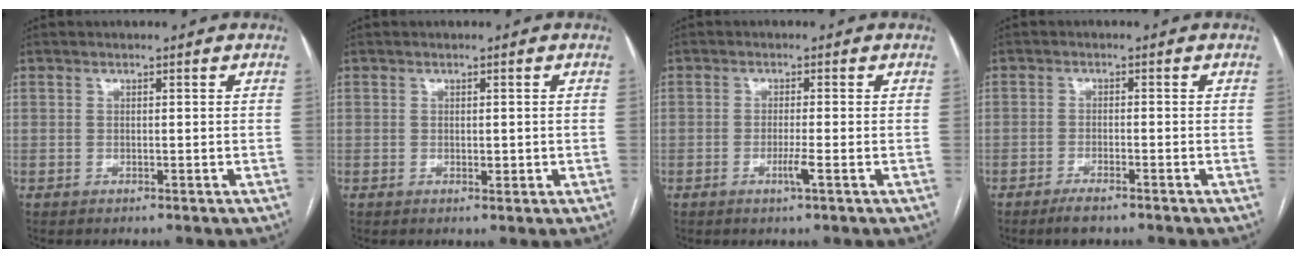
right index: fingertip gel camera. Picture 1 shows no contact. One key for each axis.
{"total": 1.3, "fx": -0.1, "fy": 0.8, "fz": 1.1, "tx": -0.013, "ty": -0.001, "tz": 0.001}
{"total": 2.2, "fx": -0.9, "fy": -0.2, "fz": 2.0, "tx": -0.039, "ty": -0.004, "tz": -0.017}
{"total": 3.1, "fx": -2.4, "fy": 0.5, "fz": 1.9, "tx": -0.037, "ty": -0.004, "tz": -0.042}